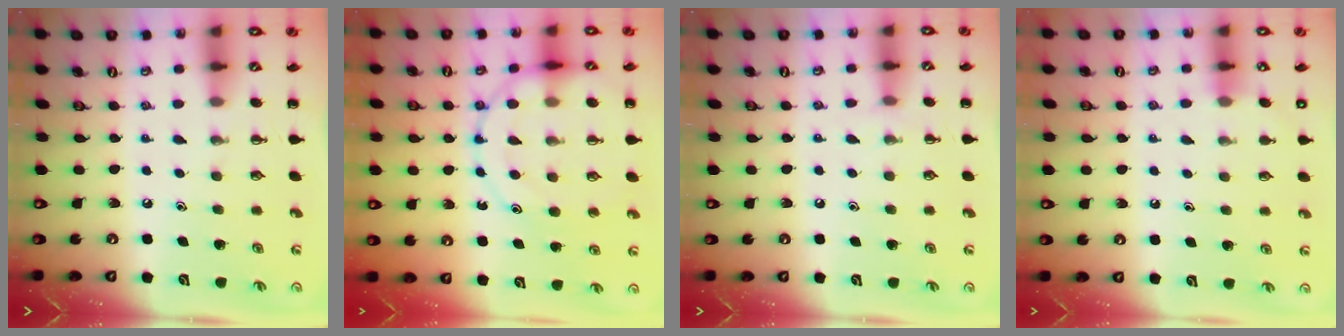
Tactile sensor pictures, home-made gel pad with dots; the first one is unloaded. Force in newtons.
{"total": 15.6, "press": 15.5, "slide": 1.9}
{"total": 6.1, "press": 5.8, "slide": 2.0}
{"total": 6.0, "press": 5.7, "slide": 1.9}